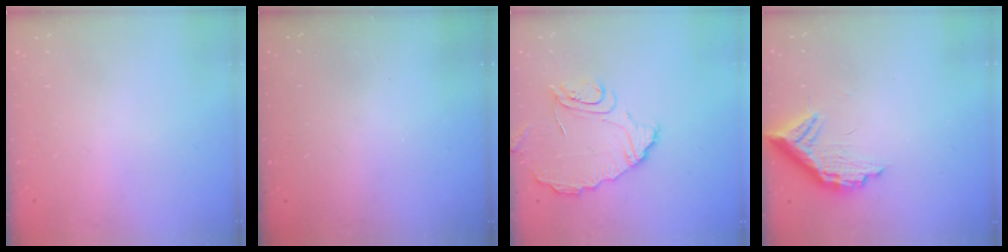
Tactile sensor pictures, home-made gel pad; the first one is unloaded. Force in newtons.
{"total": 3.2, "press": 3.2, "slide": 0.1}
{"total": 10.5, "press": 10.5, "slide": 0.5}
{"total": 11.2, "press": 11.2, "slide": 0.9}